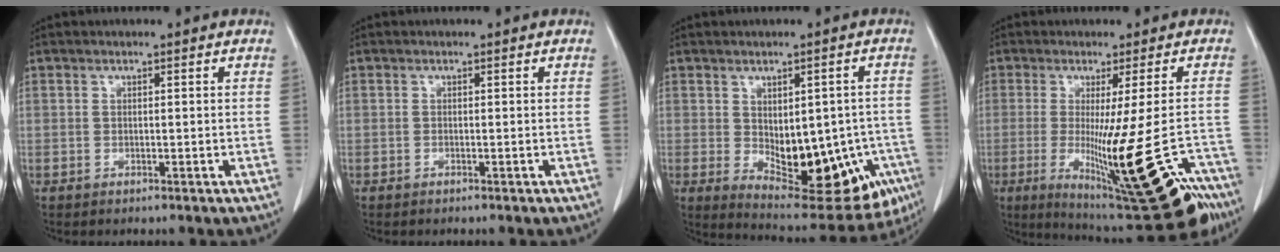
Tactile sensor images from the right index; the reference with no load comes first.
{"total": 0.0}
{"total": 16.4, "force": [-3.9, 8.1, 13.7], "torque": [-0.172, 0.003, -0.028]}
{"total": 21.1, "force": [-11.0, 2.1, 17.9], "torque": [-0.197, -0.041, -0.154]}